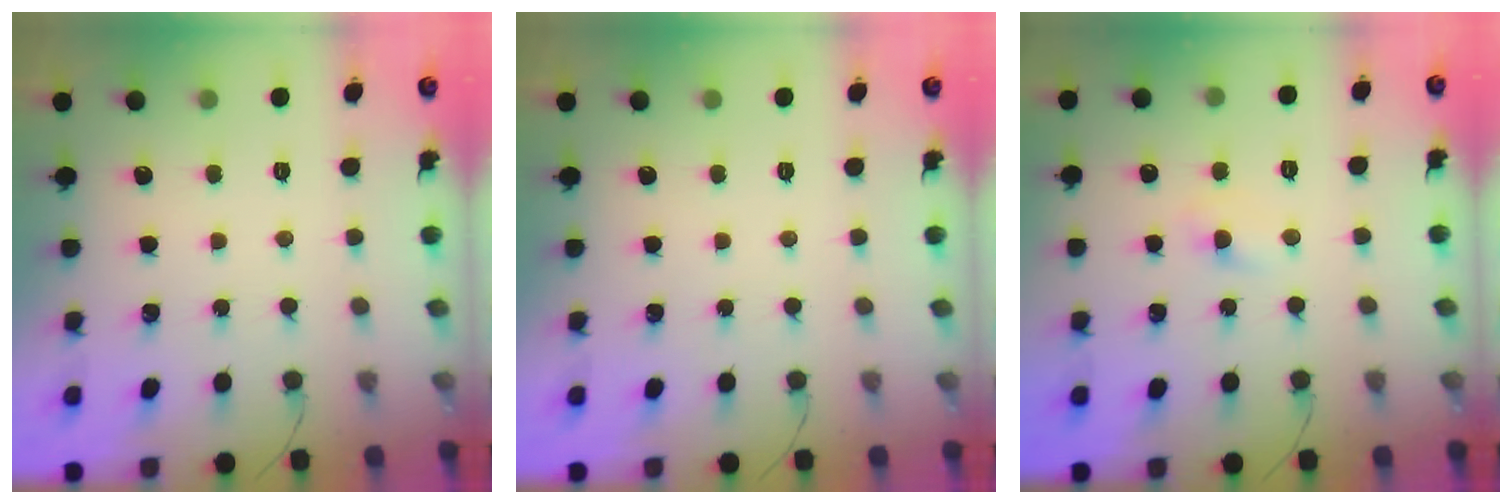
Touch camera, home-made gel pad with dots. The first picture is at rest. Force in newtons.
{"total": 0.0}
{"total": 4.5, "press": 4.4, "slide": 1.3}